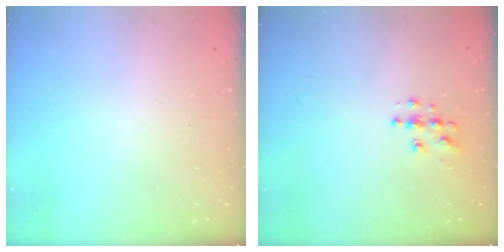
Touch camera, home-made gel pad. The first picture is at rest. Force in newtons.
{"total": 6.2, "press": 6.2, "slide": 0.2}